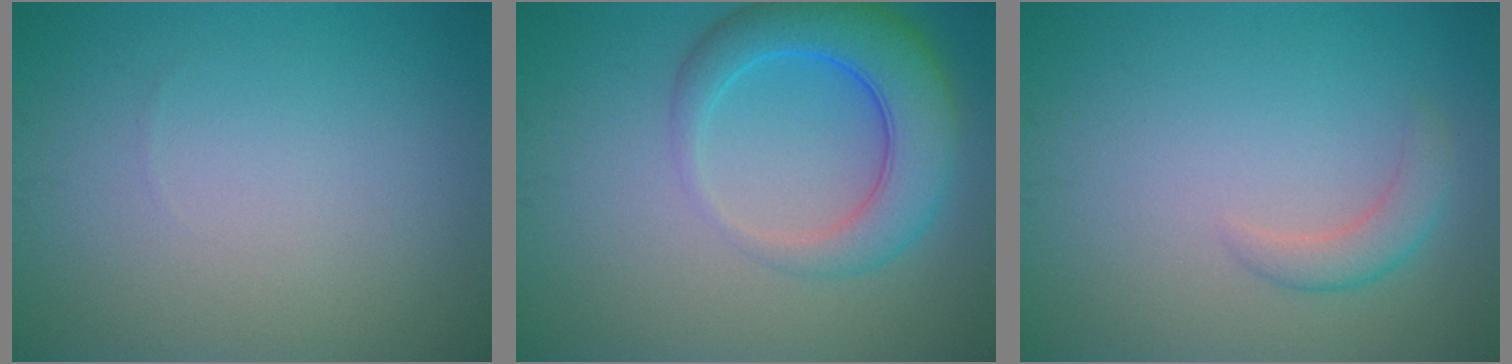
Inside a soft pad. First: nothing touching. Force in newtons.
{"total": 6.4, "press": 6.4, "slide": 0.3}
{"total": 2.0, "press": 2.0, "slide": 0.2}